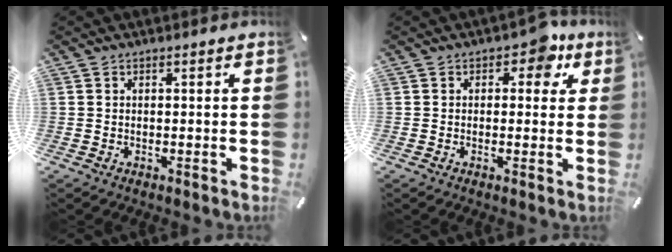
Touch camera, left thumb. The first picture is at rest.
{"total": 6.3, "force": [2.8, 3.7, 4.2], "torque": [-0.037, -0.008, 0.037]}